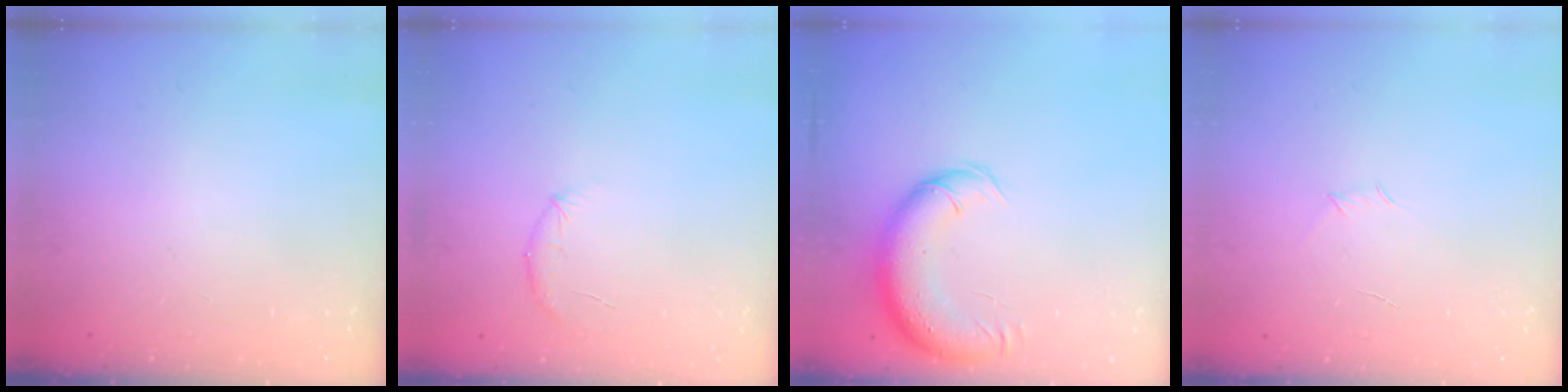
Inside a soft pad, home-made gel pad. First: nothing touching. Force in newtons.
{"total": 8.3, "press": 8.1, "slide": 1.7}
{"total": 13.8, "press": 13.2, "slide": 4.1}
{"total": 3.2, "press": 3.1, "slide": 0.8}